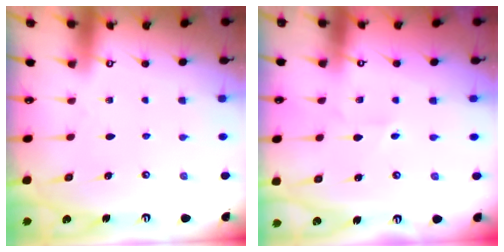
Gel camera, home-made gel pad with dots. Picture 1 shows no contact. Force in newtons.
{"total": 1.3, "press": 1.3, "slide": 0.2}